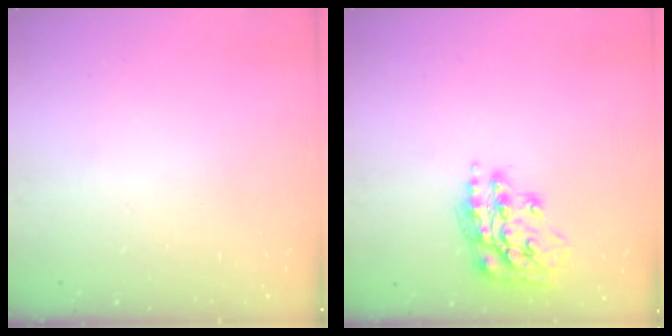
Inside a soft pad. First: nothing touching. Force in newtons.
{"total": 16.3, "press": 16.2, "slide": 1.1}